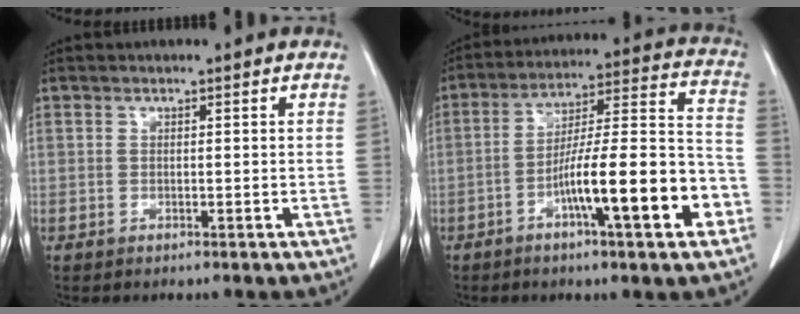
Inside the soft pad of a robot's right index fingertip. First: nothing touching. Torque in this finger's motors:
{"motor_torque": [1.50, -0.64, 0.52, 0.18]}